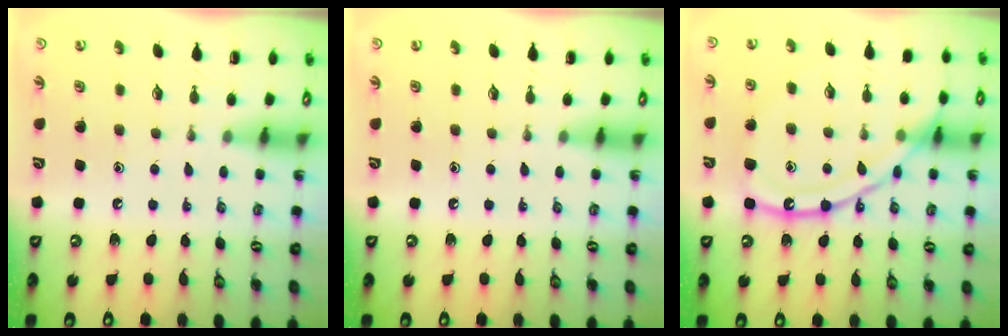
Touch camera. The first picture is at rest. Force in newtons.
{"total": 0.0}
{"total": 15.4, "press": 15.4, "slide": 1.1}